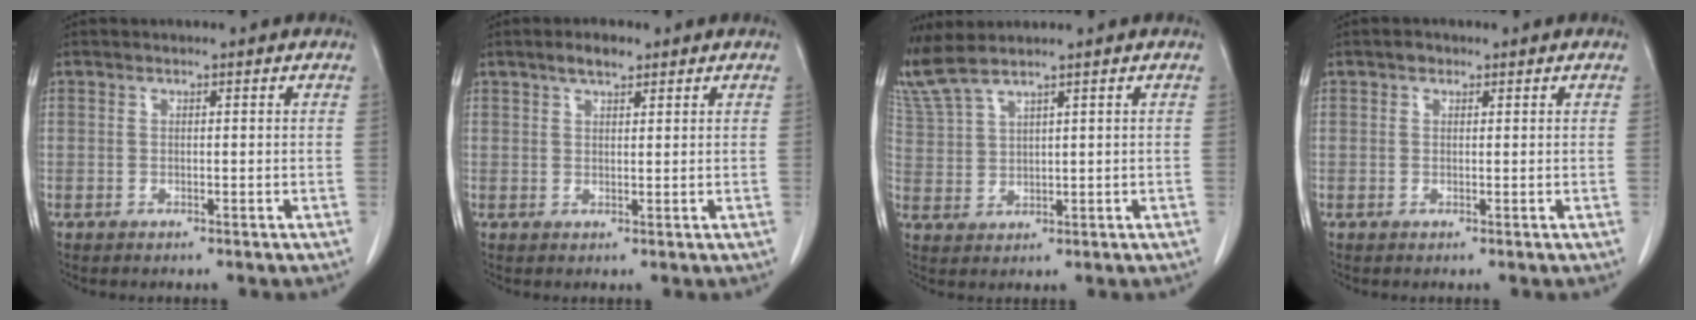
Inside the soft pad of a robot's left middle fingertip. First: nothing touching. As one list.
[{"total": 2.8, "force": [2.0, 1.0, 1.7], "torque": [-0.035, 0.006, 0.034]}, {"total": 5.1, "force": [4.6, -0.4, 2.1], "torque": [-0.065, 0.010, 0.110]}, {"total": 1.0, "force": [0.6, 0.7, 0.3], "torque": [-0.005, 0.002, 0.007]}]